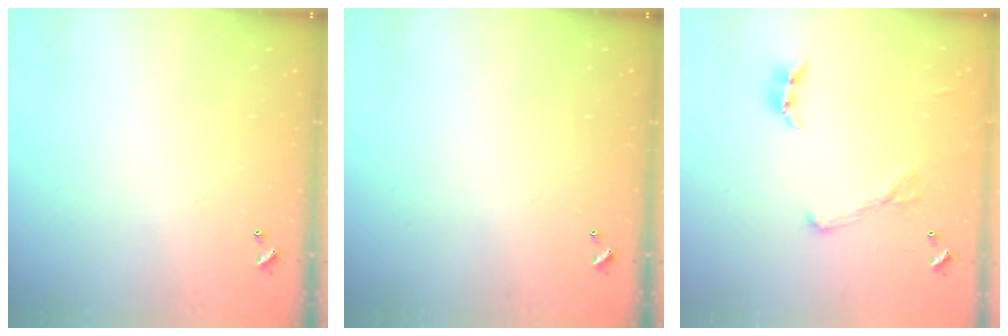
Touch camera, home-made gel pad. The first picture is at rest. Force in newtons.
{"total": 0.0}
{"total": 2.1, "press": 2.0, "slide": 0.7}